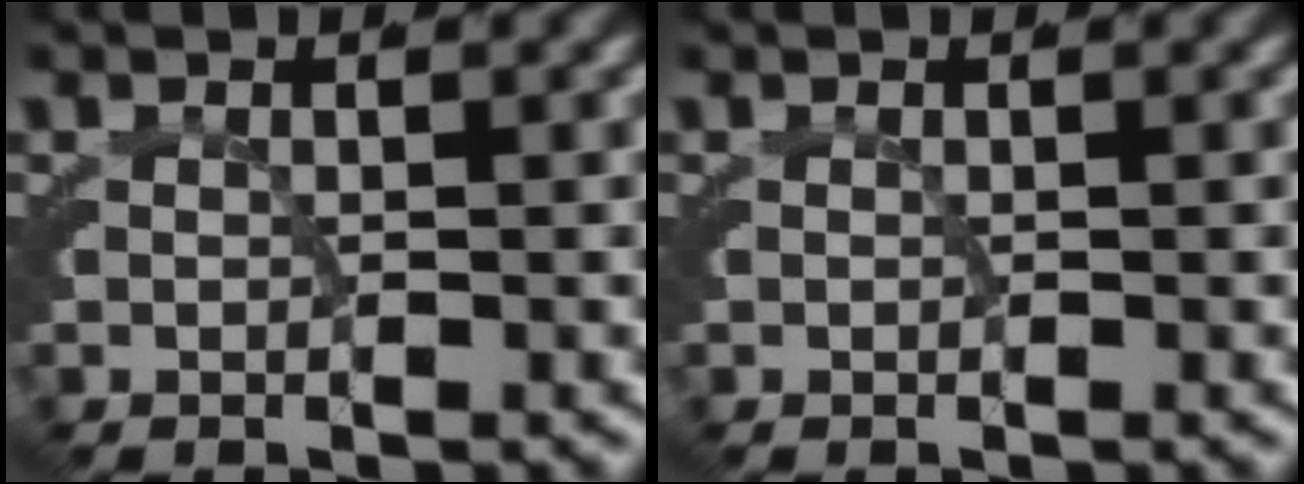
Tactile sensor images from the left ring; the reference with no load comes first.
{"total": 0.0}